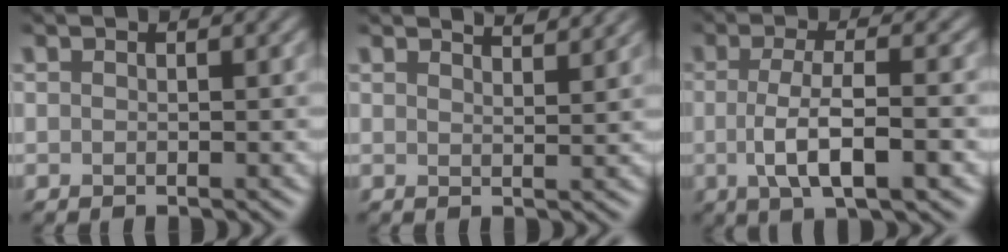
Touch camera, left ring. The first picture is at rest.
{"total": 2.8, "force": [2.6, 0.5, 1.0], "torque": [-0.005, 0.007, 0.024]}
{"total": 6.0, "force": [-1.0, 1.7, 5.7], "torque": [-0.100, -0.006, -0.019]}